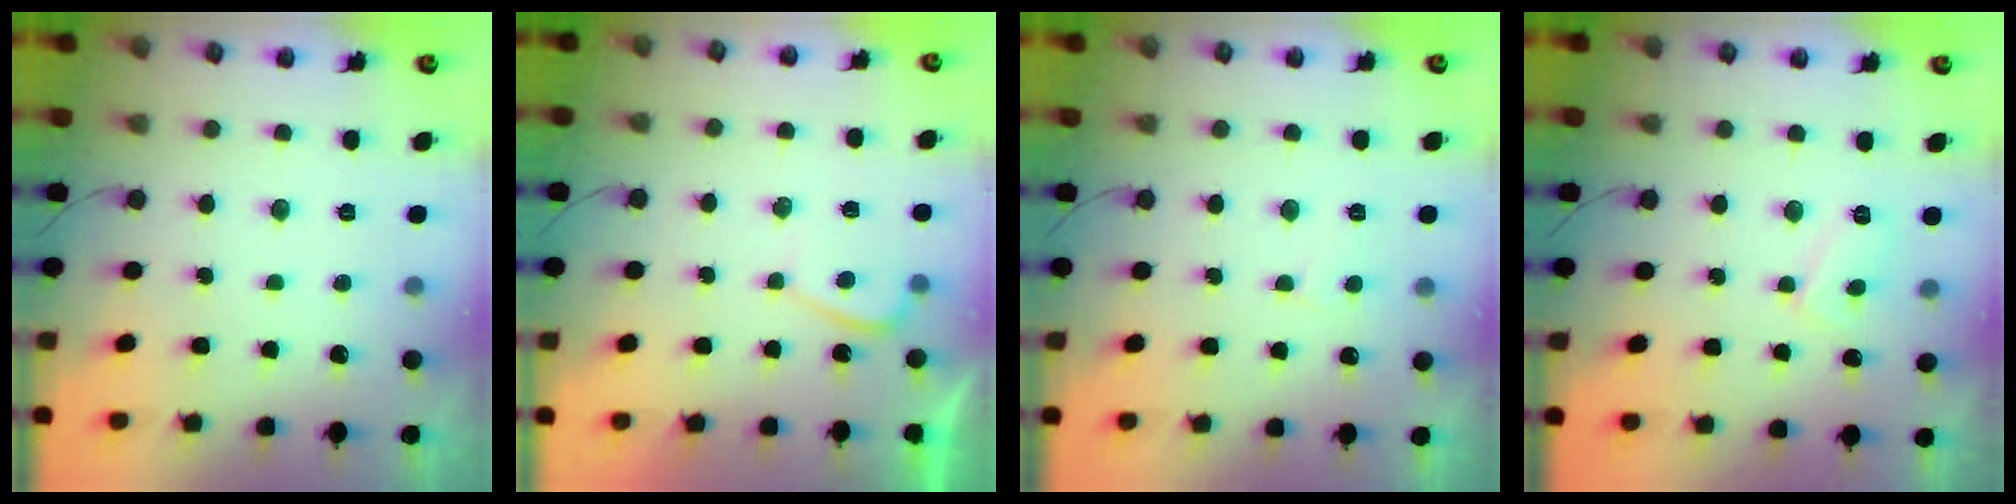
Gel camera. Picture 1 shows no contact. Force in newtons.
{"total": 1.9, "press": 1.8, "slide": 0.7}
{"total": 2.7, "press": 2.7, "slide": 0.2}
{"total": 5.0, "press": 5.0, "slide": 0.3}